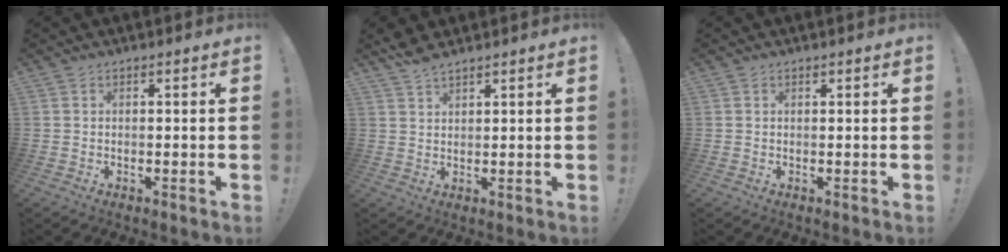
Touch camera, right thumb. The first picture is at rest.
{"total": 3.6, "force": [3.2, 0.8, 1.6], "torque": [-0.033, -0.017, 0.059]}
{"total": 0.0}